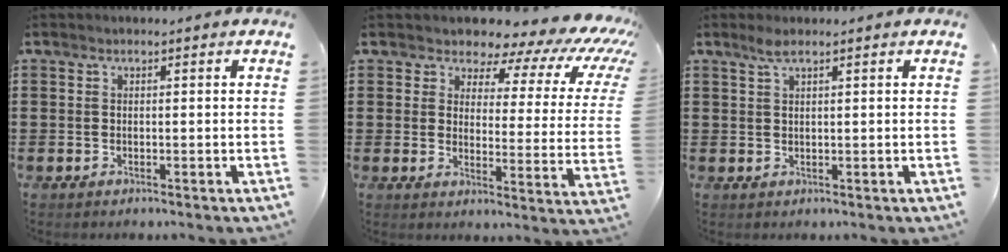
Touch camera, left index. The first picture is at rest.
{"total": 6.8, "force": [5.7, 2.6, 2.8], "torque": [-0.060, -0.043, 0.093]}
{"total": 1.9, "force": [1.1, 0.2, 1.6], "torque": [-0.032, 0.002, 0.019]}